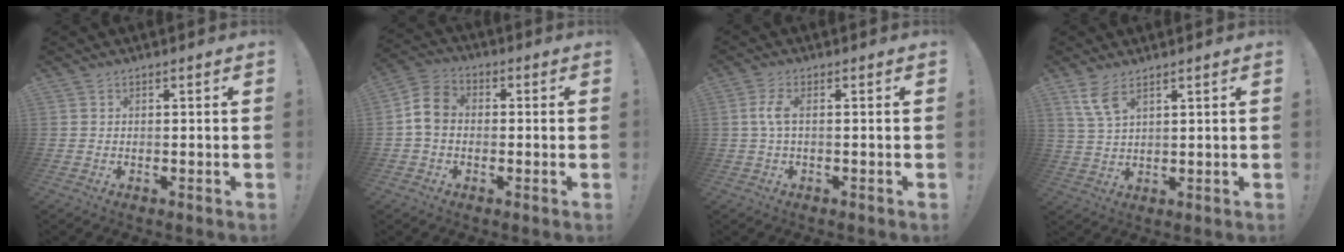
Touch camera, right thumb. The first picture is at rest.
{"total": 8.0, "force": [0.0, 6.2, 5.1], "torque": [-0.088, 0.018, 0.004]}
{"total": 4.2, "force": [0.1, 1.3, 4.0], "torque": [-0.084, 0.006, 0.001]}
{"total": 6.3, "force": [4.0, 2.1, 4.4], "torque": [-0.087, -0.017, 0.077]}